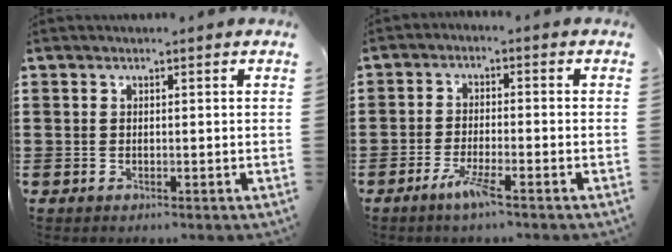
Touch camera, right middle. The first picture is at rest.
{"total": 3.8, "force": [-2.1, -0.1, 3.1], "torque": [-0.064, -0.013, -0.039]}